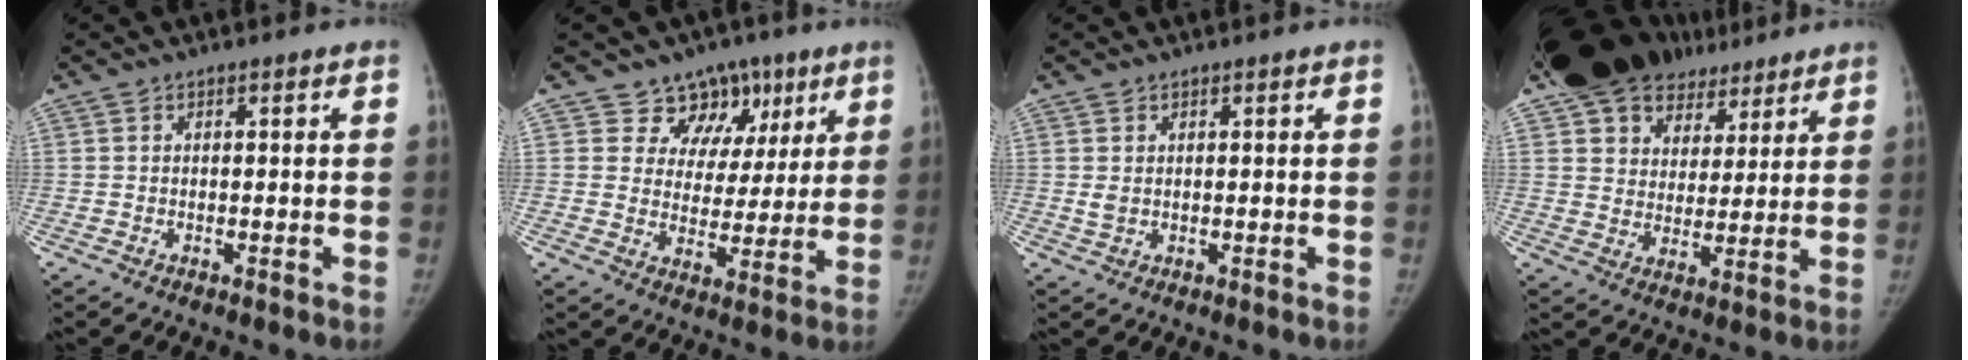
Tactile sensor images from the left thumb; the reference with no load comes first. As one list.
[{"total": 10.8, "force": [6.6, 8.3, 2.2], "torque": [0.026, -0.022, 0.100]}, {"total": 1.6, "force": [0.7, 1.1, 1.0], "torque": [-0.018, -0.005, 0.019]}, {"total": 19.9, "force": [14.5, 11.8, 6.9], "torque": [-0.118, -0.024, 0.238]}]